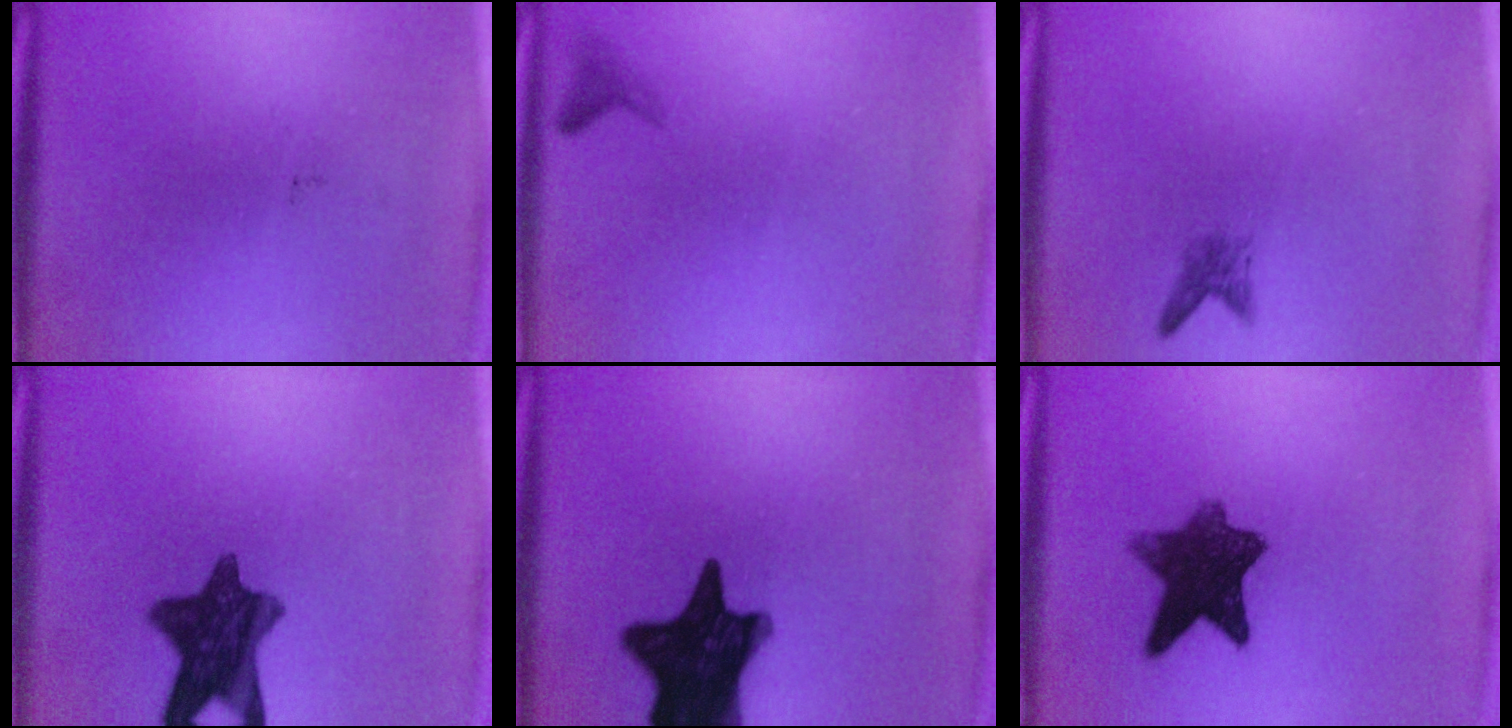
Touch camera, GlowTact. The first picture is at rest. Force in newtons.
{"total": 1.0}
{"total": 1.6}
{"total": 11.0}
{"total": 16.5}
{"total": 8.9}